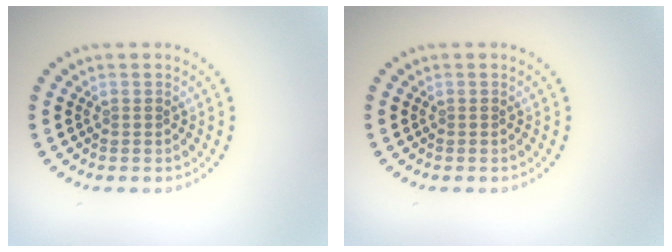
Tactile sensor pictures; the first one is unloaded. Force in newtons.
{"total": 0.0}